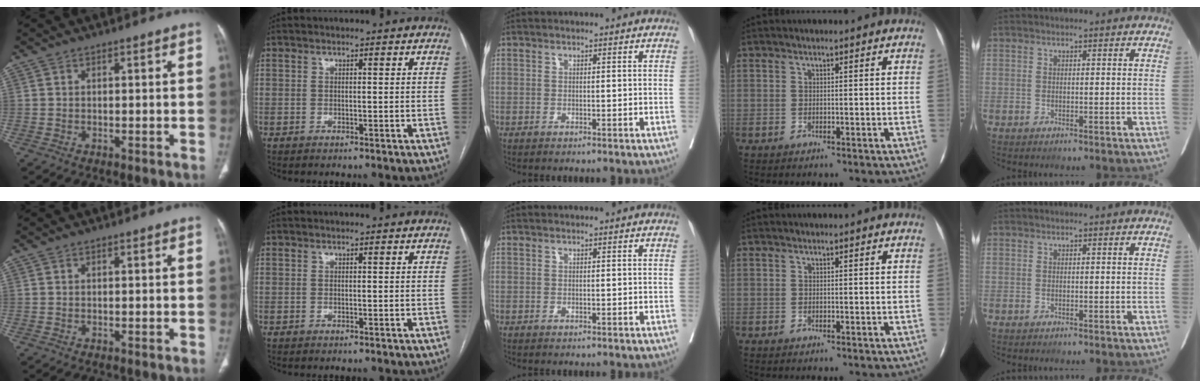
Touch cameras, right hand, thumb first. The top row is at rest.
{}